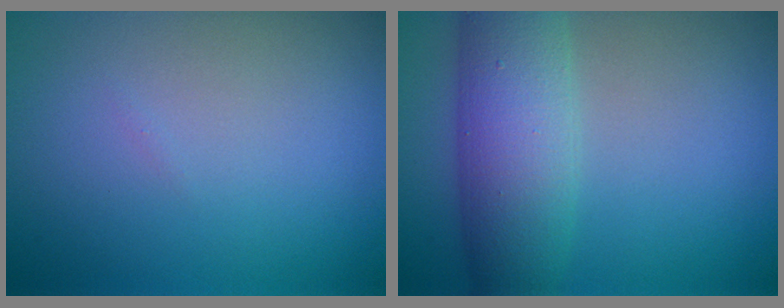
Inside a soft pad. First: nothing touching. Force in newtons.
{"total": 7.1, "press": 7.1, "slide": 0.2}